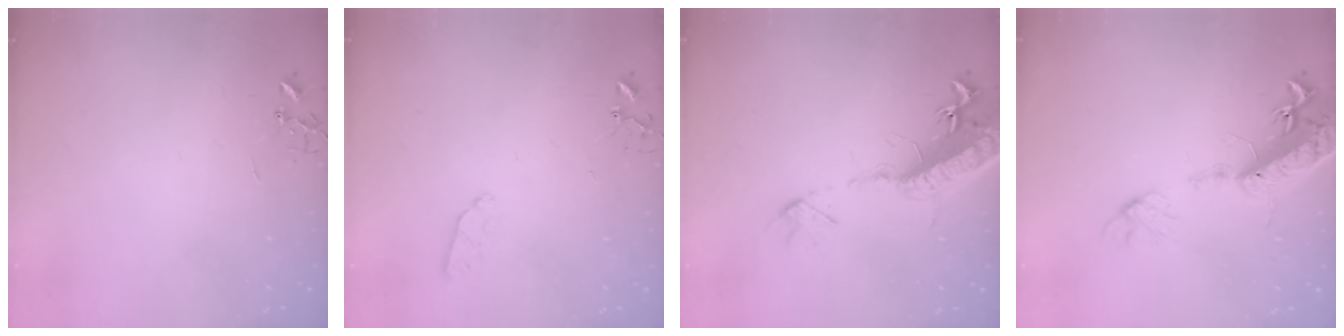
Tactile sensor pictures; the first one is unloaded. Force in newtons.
{"total": 5.0, "press": 4.9, "slide": 0.7}
{"total": 20.9, "press": 20.3, "slide": 4.9}
{"total": 17.9, "press": 17.4, "slide": 3.9}